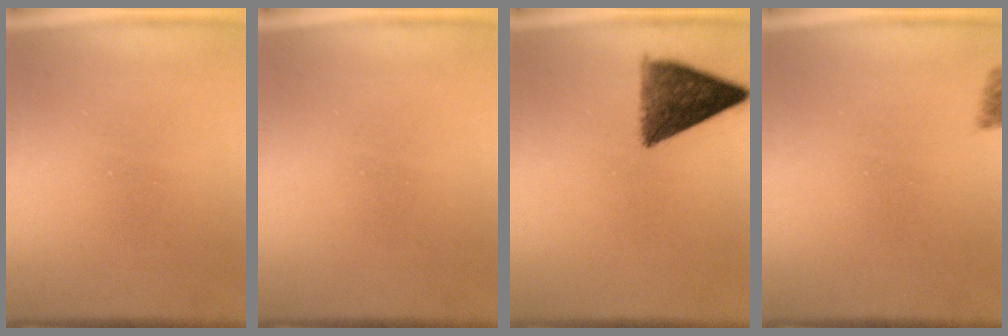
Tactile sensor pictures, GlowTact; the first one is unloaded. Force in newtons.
{"total": 0.0}
{"total": 9.8}
{"total": 2.7}